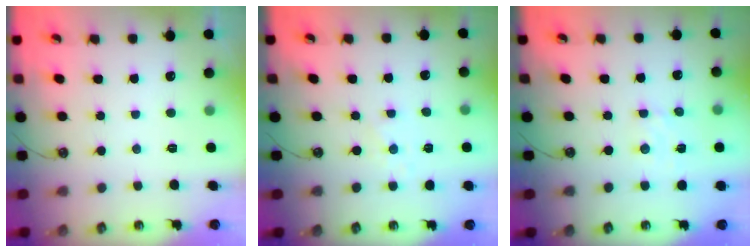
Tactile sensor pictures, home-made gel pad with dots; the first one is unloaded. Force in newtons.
{"total": 2.7, "press": 2.7, "slide": 0.4}
{"total": 3.4, "press": 3.3, "slide": 0.5}